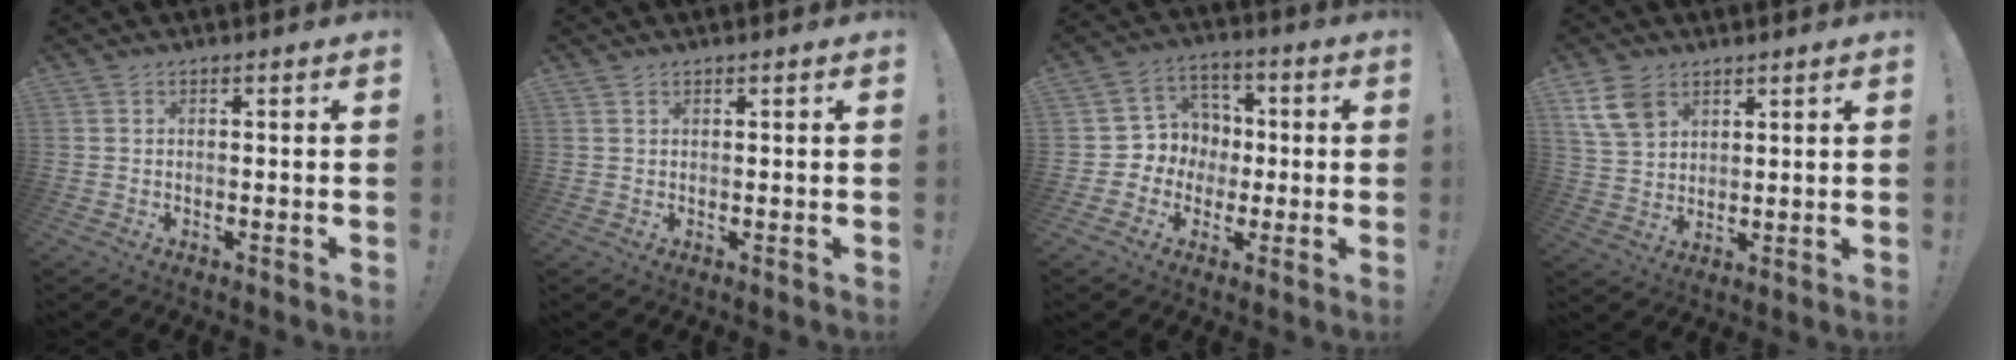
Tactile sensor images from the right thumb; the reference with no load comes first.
{"total": 0.5, "force": [0.5, 0.2, 0.1], "torque": [-0.002, -0.001, 0.009]}
{"total": 8.7, "force": [-2.0, 8.4, 1.4], "torque": [-0.019, 0.020, -0.025]}
{"total": 9.4, "force": [5.1, 6.3, 4.7], "torque": [-0.090, -0.015, 0.103]}